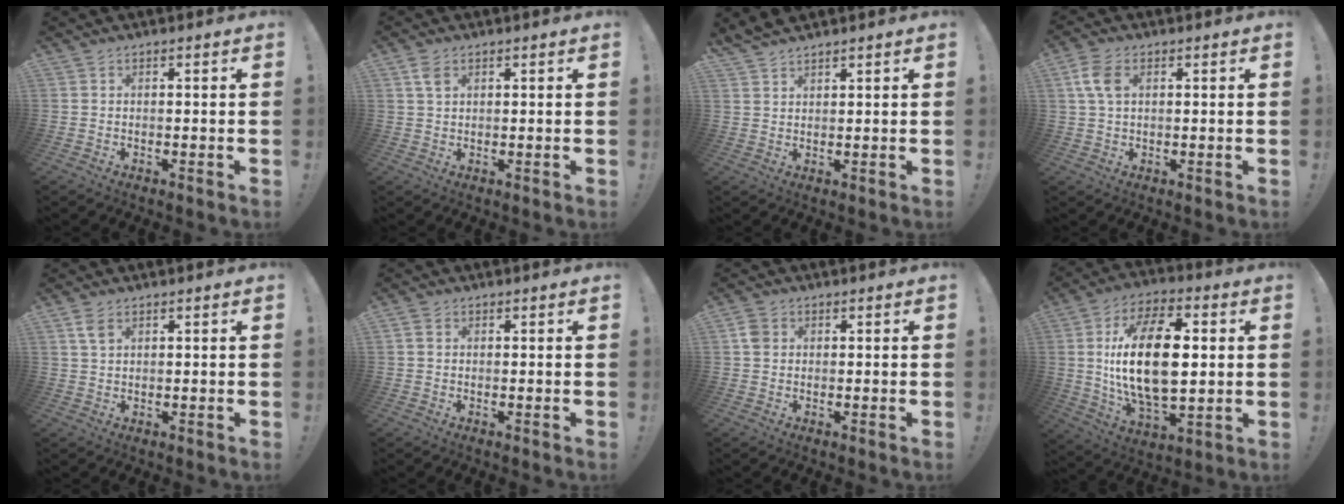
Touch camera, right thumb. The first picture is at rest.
{"total": 3.5, "force": [1.8, 2.0, 2.2], "torque": [-0.033, -0.004, 0.031]}
{"total": 3.3, "force": [3.1, 0.7, 0.4], "torque": [-0.009, -0.020, 0.060]}
{"total": 6.9, "force": [1.9, 4.6, 4.8], "torque": [-0.099, 0.005, 0.038]}
{"total": 3.6, "force": [1.9, 1.8, 2.4], "torque": [-0.036, -0.007, 0.034]}
{"total": 2.0, "force": [0.6, 1.5, 1.1], "torque": [-0.021, 0.005, 0.012]}
{"total": 3.3, "force": [0.9, 2.7, 1.7], "torque": [-0.016, 0.001, 0.015]}
{"total": 23.3, "force": [2.3, 12.3, 19.7], "torque": [-0.366, -0.001, 0.033]}